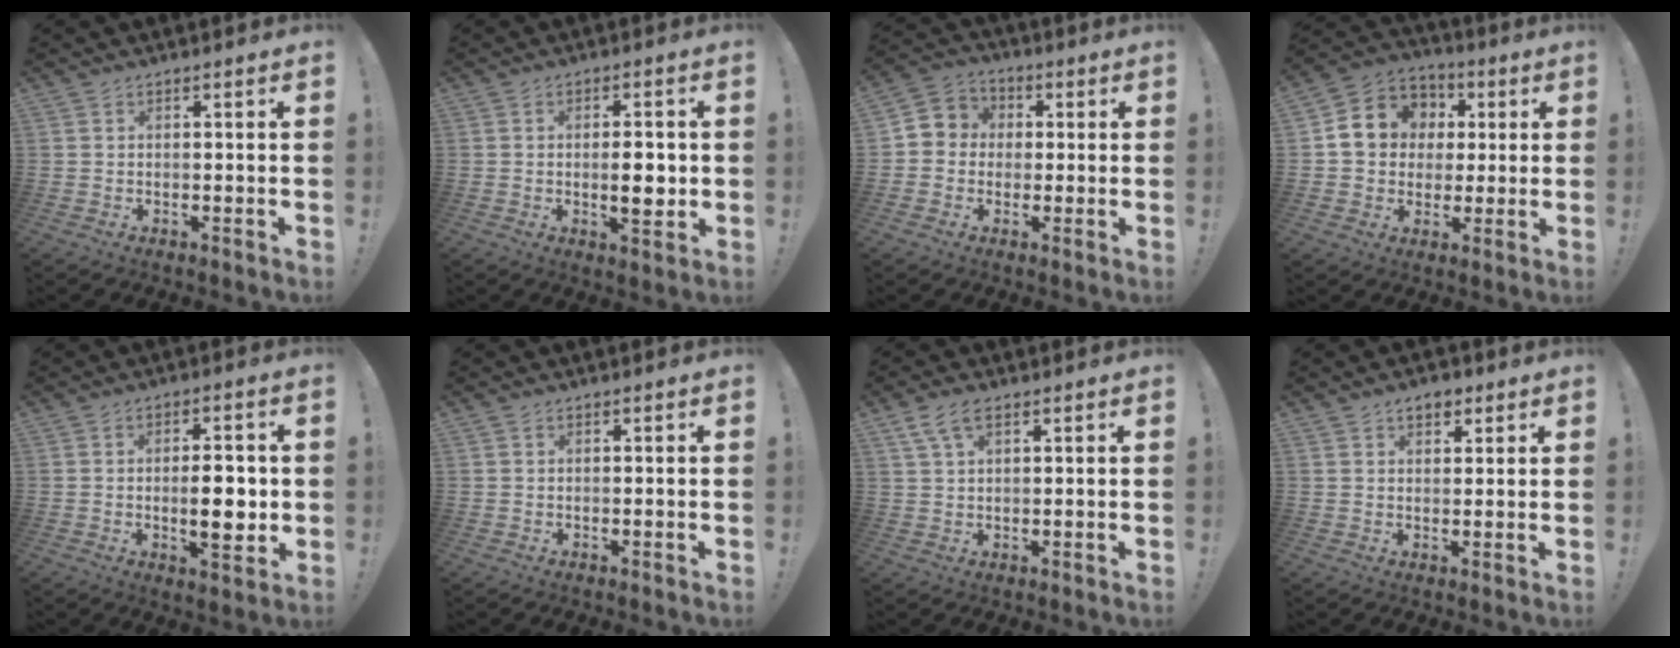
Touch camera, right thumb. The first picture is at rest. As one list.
[{"total": 6.4, "force": [-0.5, 2.1, 6.0], "torque": [-0.071, -0.005, -0.014]}, {"total": 6.4, "force": [-1.2, 6.1, 1.6], "torque": [-0.016, 0.021, -0.016]}, {"total": 11.8, "force": [1.9, 10.8, 4.2], "torque": [-0.055, 0.002, 0.044]}, {"total": 9.1, "force": [-0.6, 3.2, 8.5], "torque": [-0.117, -0.003, -0.015]}, {"total": 0.0}, {"total": 6.5, "force": [3.4, 3.1, 4.6], "torque": [-0.085, -0.002, 0.066]}, {"total": 3.9, "force": [2.3, 2.6, 1.9], "torque": [-0.019, -0.006, 0.040]}]